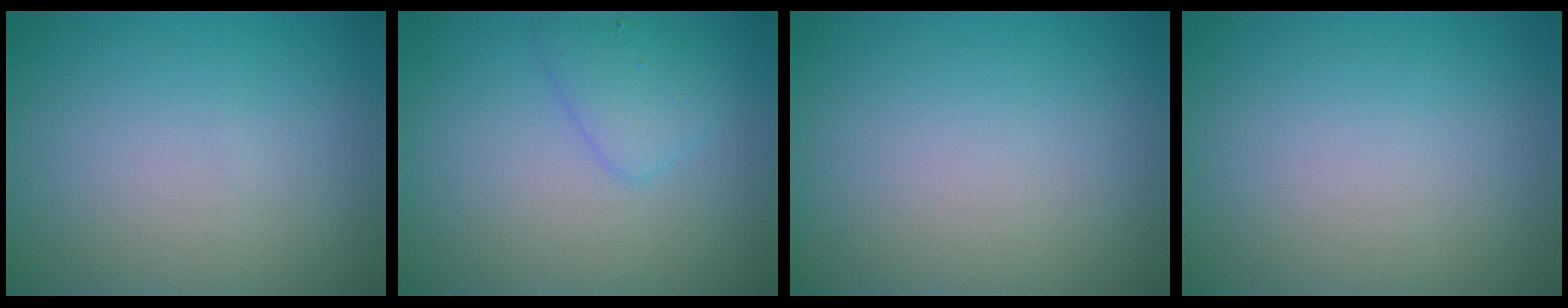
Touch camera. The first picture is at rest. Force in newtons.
{"total": 2.3, "press": 2.2, "slide": 0.1}
{"total": 0.0}
{"total": 0.0}